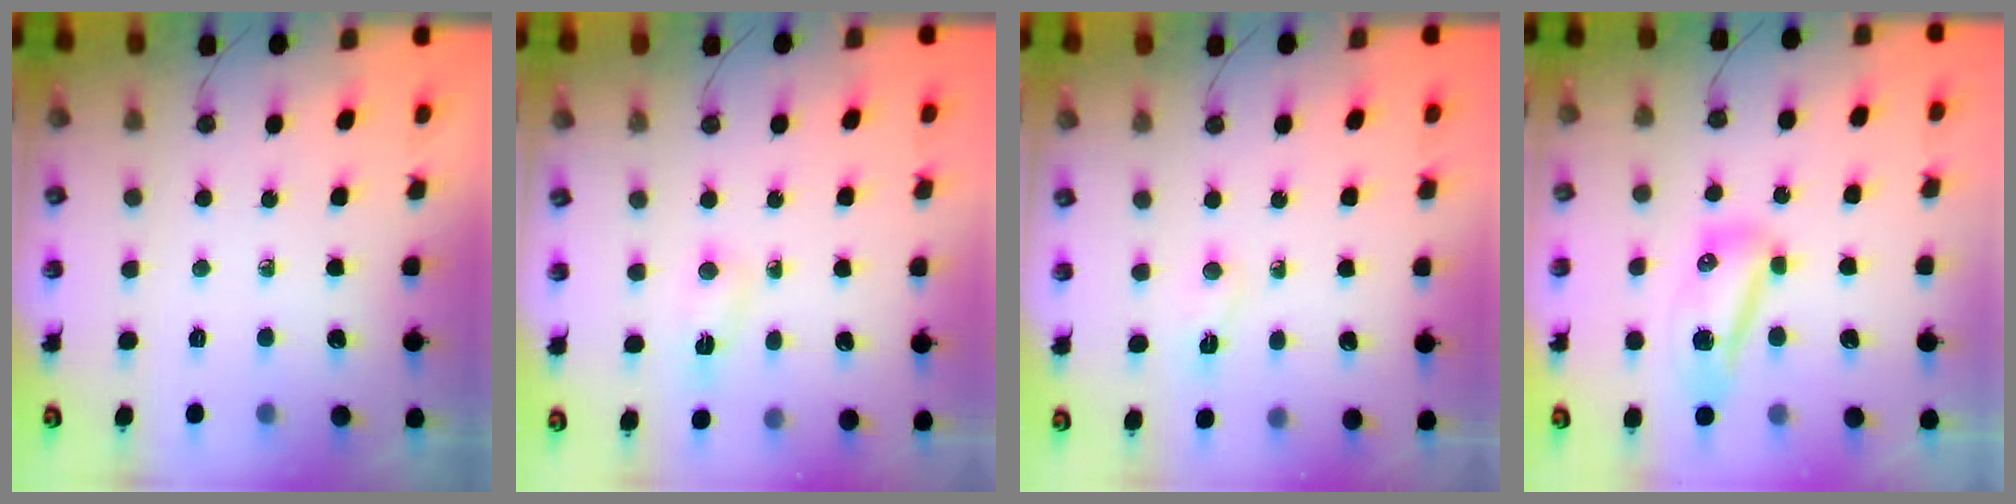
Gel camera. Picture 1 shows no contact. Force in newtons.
{"total": 2.9, "press": 1.6, "slide": 2.4}
{"total": 2.5, "press": 2.4, "slide": 0.6}
{"total": 17.5, "press": 12.1, "slide": 12.6}